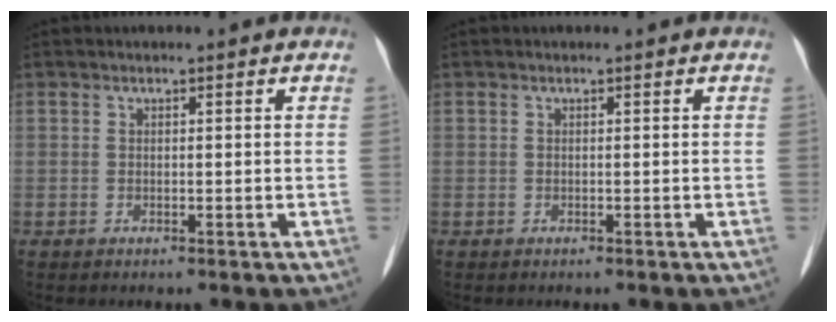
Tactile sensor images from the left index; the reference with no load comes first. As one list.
[{"total": 0.0}]